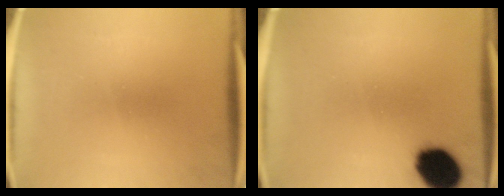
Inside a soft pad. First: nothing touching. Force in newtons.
{"total": 12.7}